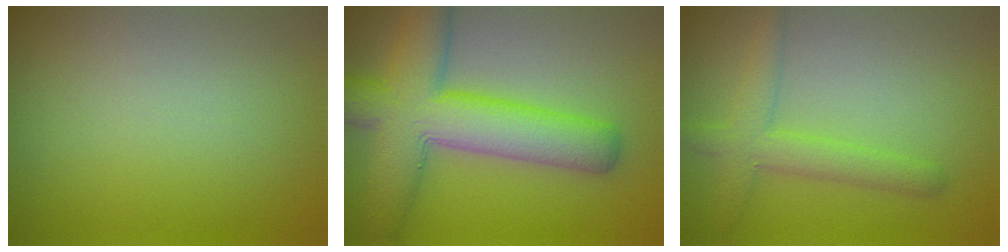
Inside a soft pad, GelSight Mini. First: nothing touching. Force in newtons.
{"total": 9.9, "press": 9.9, "slide": 0.4}
{"total": 3.4, "press": 3.4, "slide": 0.2}